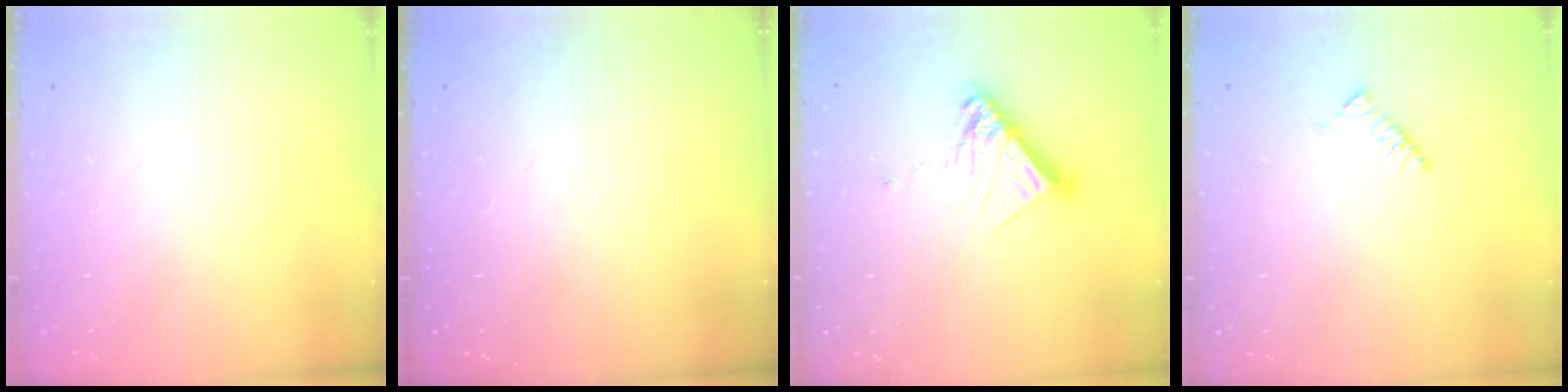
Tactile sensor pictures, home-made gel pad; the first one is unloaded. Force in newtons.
{"total": 0.0}
{"total": 10.1, "press": 10.1, "slide": 0.9}
{"total": 2.9, "press": 2.9, "slide": 0.5}